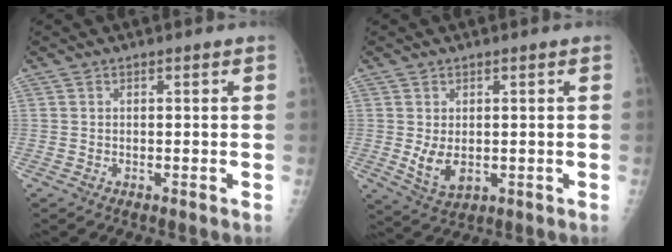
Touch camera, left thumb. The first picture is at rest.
{"total": 5.2, "force": [-0.3, 3.3, 4.1], "torque": [-0.068, -0.012, 0.007]}